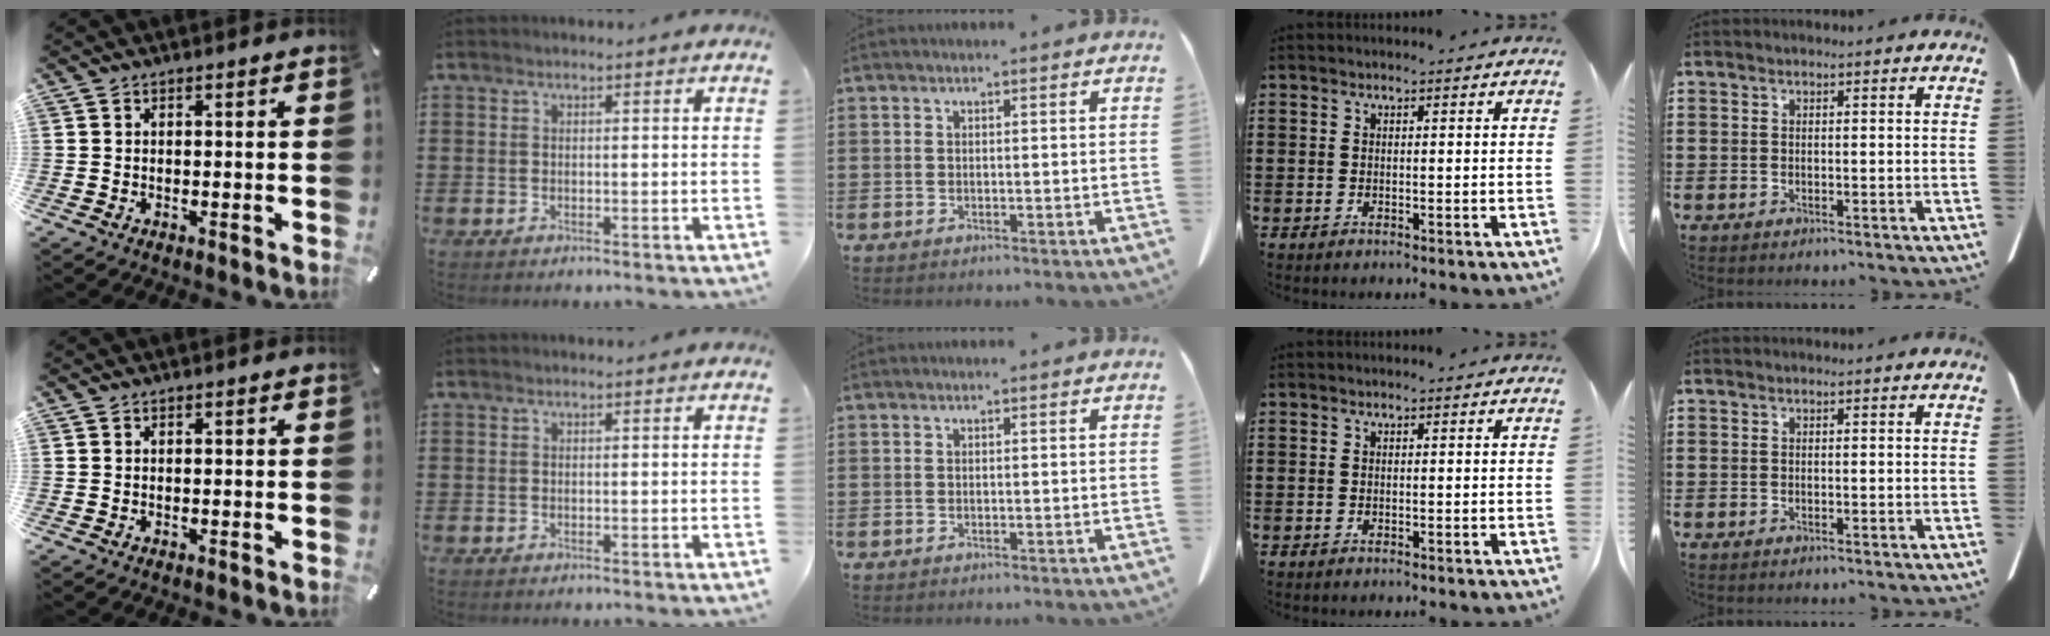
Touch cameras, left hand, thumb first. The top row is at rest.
{}